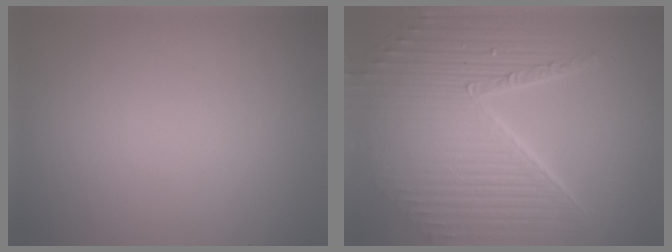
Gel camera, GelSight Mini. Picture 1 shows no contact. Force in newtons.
{"total": 10.6, "press": 6.8, "slide": 8.1}